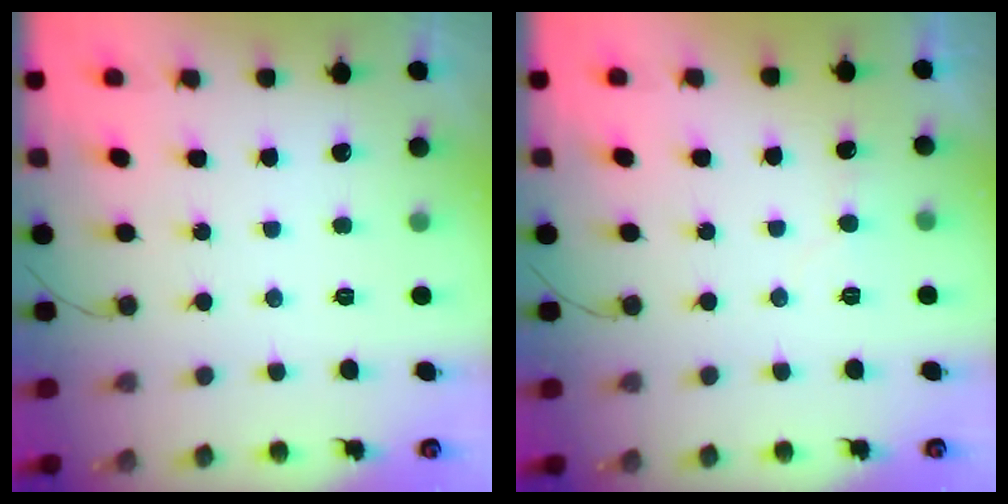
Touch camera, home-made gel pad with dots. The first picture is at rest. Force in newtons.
{"total": 5.3, "press": 5.3, "slide": 0.5}